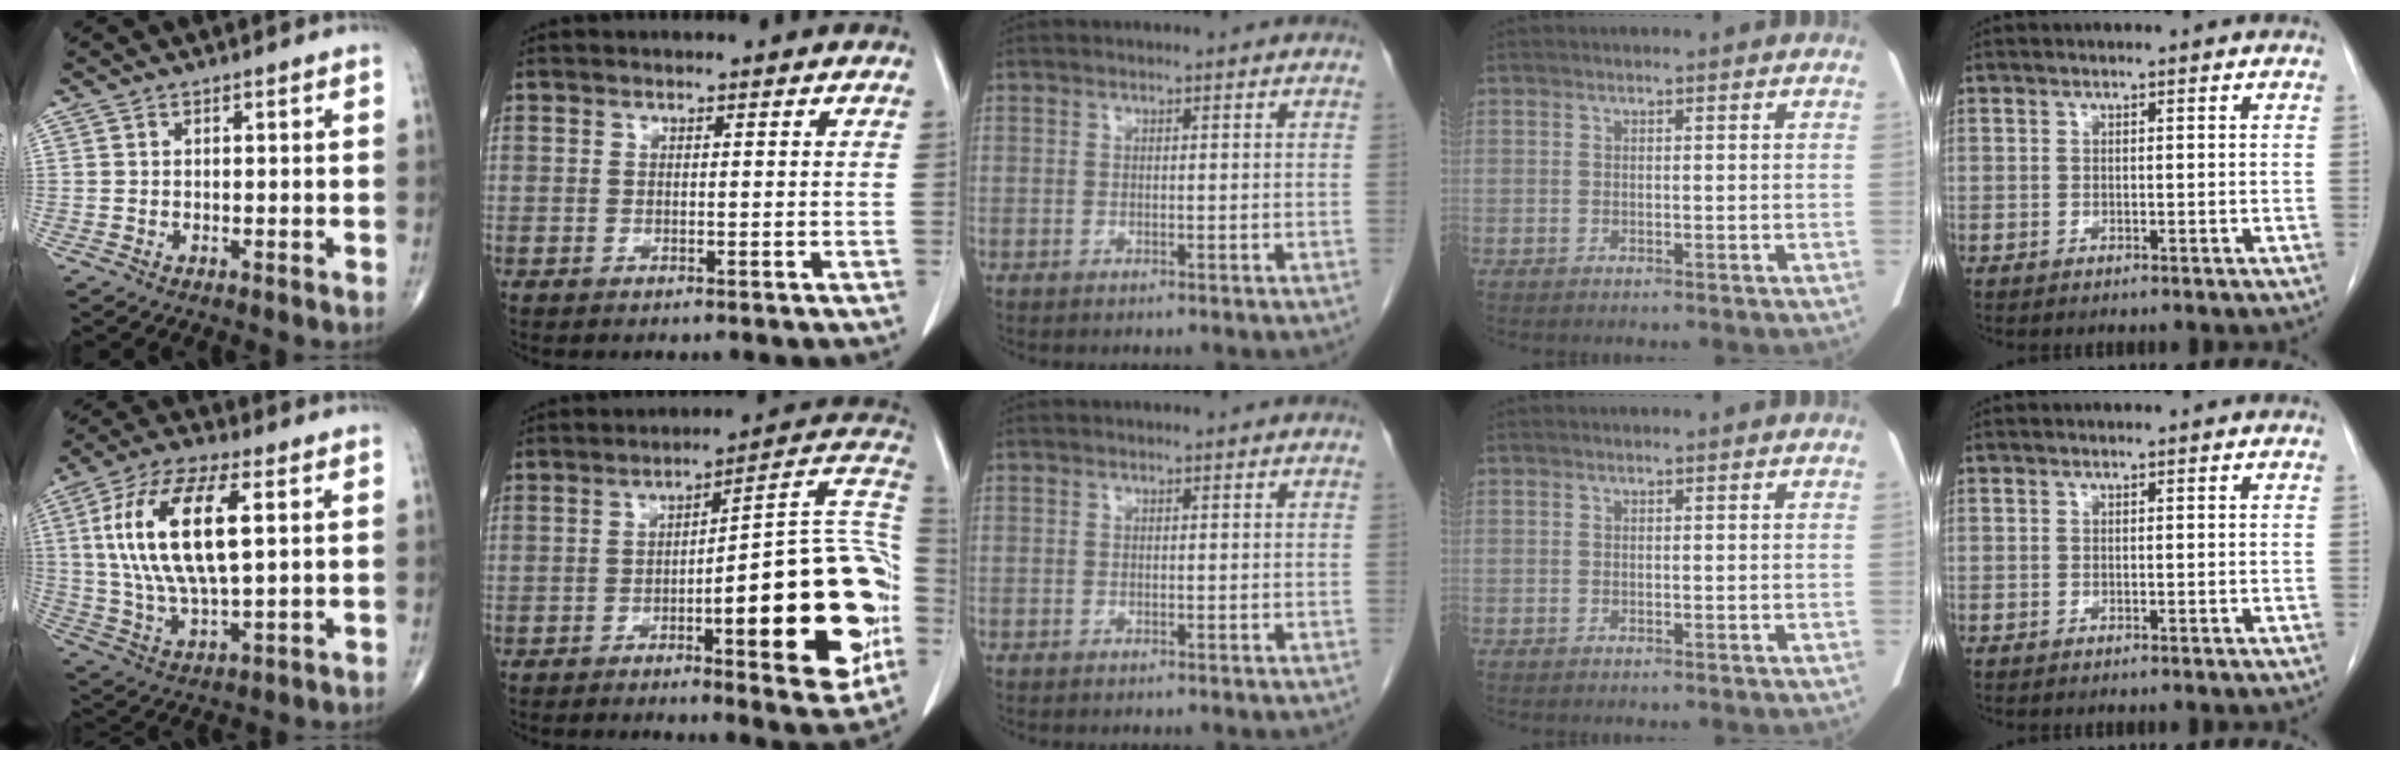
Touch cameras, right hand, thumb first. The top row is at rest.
{"thumb": {"total": 18.7, "force": [4.2, 7.3, 16.7], "torque": [-0.332, -0.002, 0.077]}, "index": {"total": 22.2, "force": [-5.1, 3.8, 21.3], "torque": [-0.216, 0.026, -0.060]}}